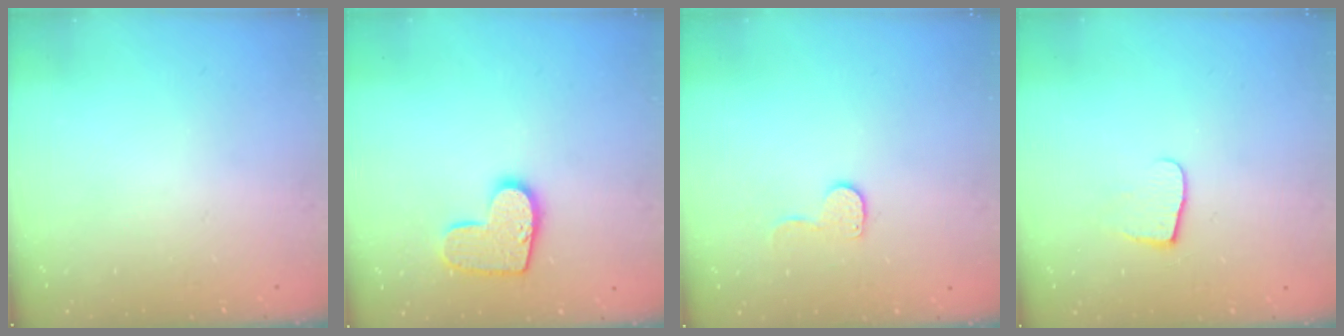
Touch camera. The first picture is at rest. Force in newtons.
{"total": 12.0, "press": 11.9, "slide": 0.7}
{"total": 6.8, "press": 6.7, "slide": 0.6}
{"total": 5.4, "press": 5.4, "slide": 0.5}